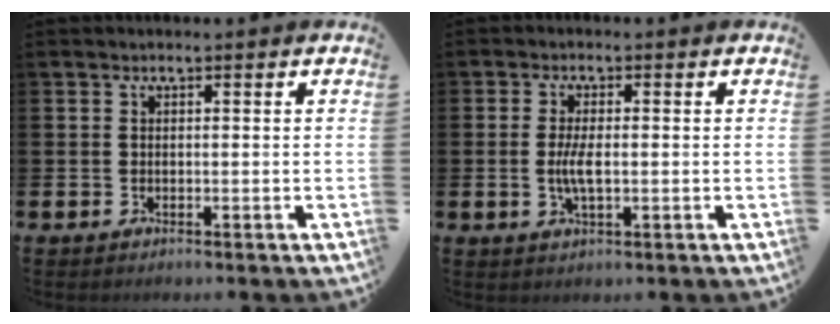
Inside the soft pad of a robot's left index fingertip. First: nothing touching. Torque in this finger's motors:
{"motor_torque": [0.16, 0.02, 0.12, 0.15]}